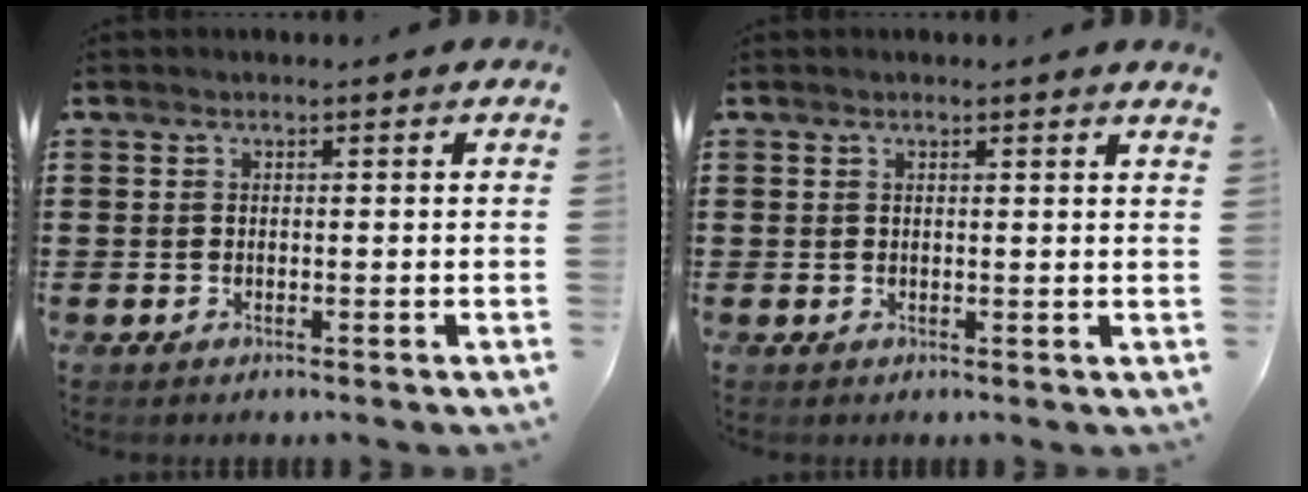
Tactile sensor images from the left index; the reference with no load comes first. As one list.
[{"total": 1.1, "force": [0.8, -0.2, 0.6], "torque": [-0.013, -0.003, 0.016]}]